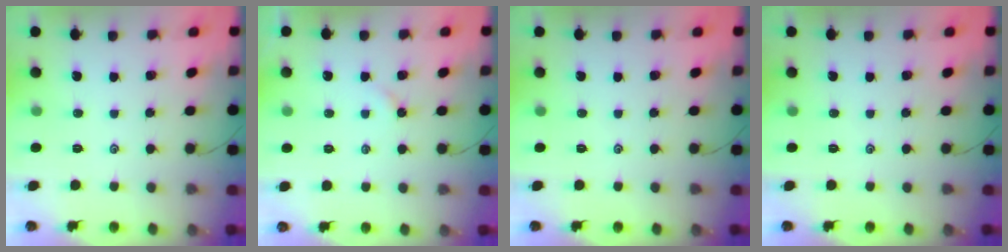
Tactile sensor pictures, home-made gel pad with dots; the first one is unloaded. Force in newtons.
{"total": 2.2, "press": 2.2, "slide": 0.4}
{"total": 0.0}
{"total": 0.0}